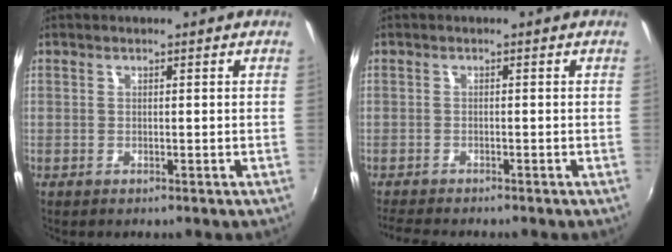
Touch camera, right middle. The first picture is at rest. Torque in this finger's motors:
{"motor_torque": [0.87, -0.81, 0.33, 0.14]}